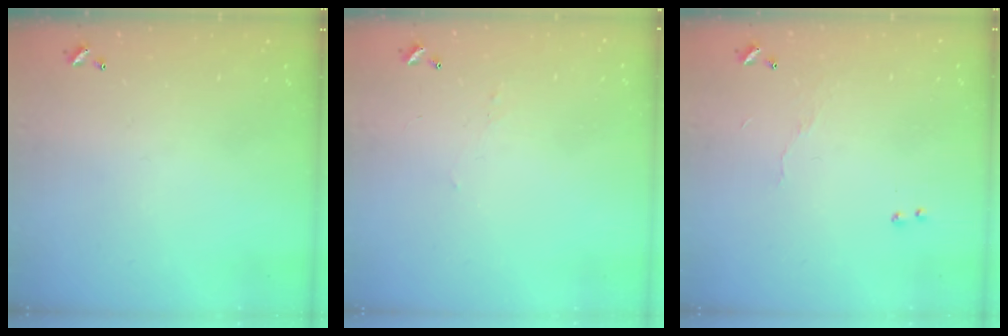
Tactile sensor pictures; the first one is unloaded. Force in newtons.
{"total": 2.2, "press": 2.1, "slide": 0.4}
{"total": 5.8, "press": 5.8, "slide": 0.5}